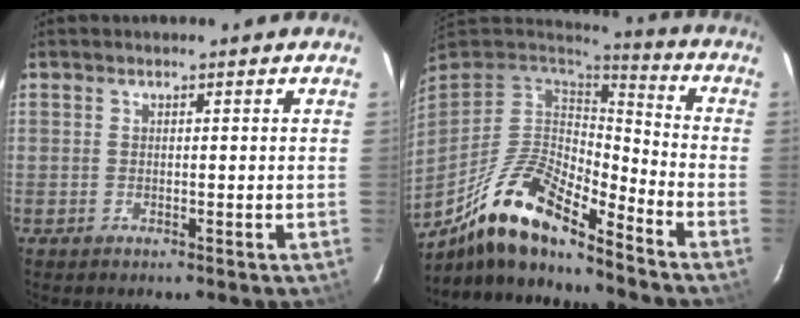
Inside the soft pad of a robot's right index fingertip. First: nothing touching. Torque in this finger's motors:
{"motor_torque": [1.02, -1.12, 0.57, 0.08]}